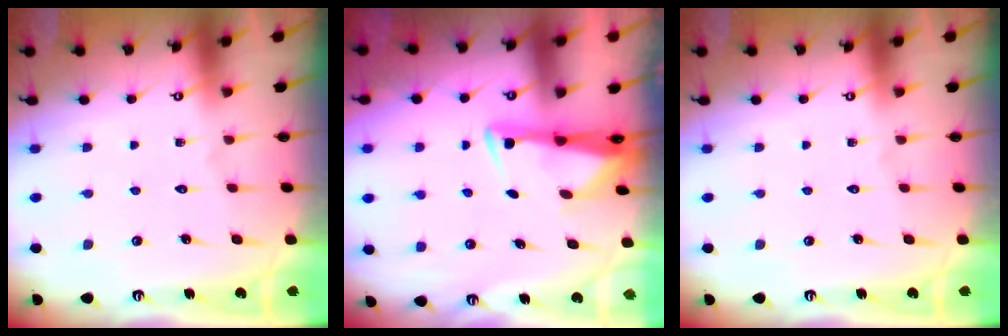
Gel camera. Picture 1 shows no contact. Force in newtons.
{"total": 2.9, "press": 2.8, "slide": 0.9}
{"total": 0.0}